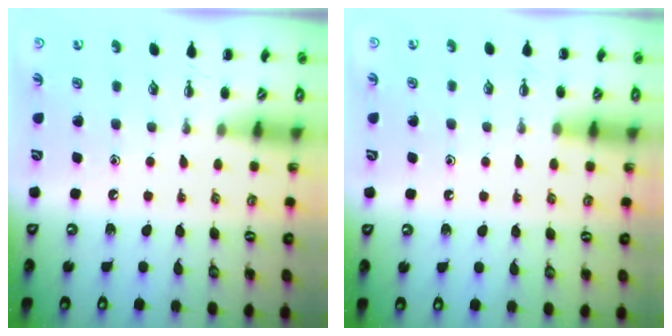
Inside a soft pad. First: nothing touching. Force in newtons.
{"total": 6.0, "press": 5.6, "slide": 2.2}